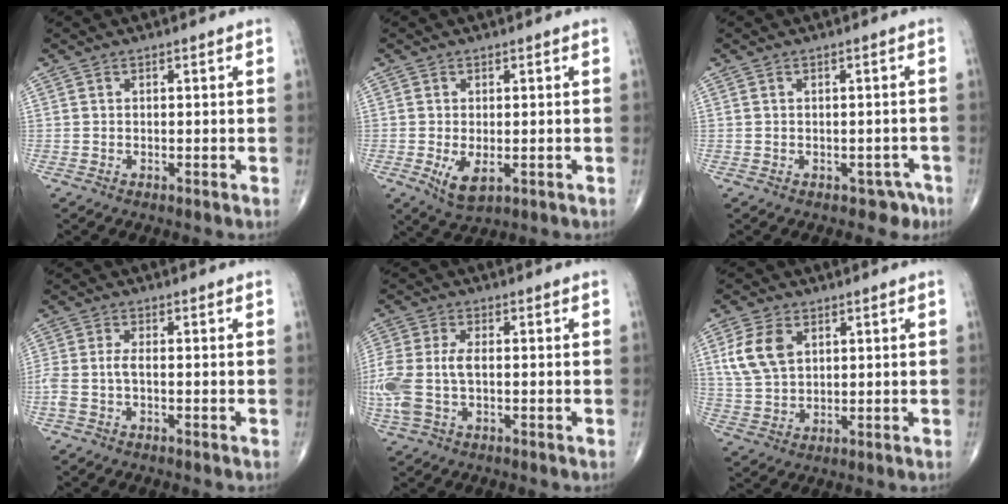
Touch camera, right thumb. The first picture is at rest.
{"total": 4.7, "force": [-1.1, 2.3, 4.0], "torque": [-0.072, -0.013, -0.010]}
{"total": 2.8, "force": [-1.4, 2.2, 1.0], "torque": [0.004, 0.018, -0.012]}
{"total": 3.2, "force": [-0.7, 1.2, 2.9], "torque": [-0.080, 0.008, -0.016]}
{"total": 10.6, "force": [-1.0, 5.9, 8.8], "torque": [-0.239, 0.009, -0.014]}
{"total": 8.6, "force": [2.9, 5.7, 5.8], "torque": [-0.109, -0.004, 0.062]}